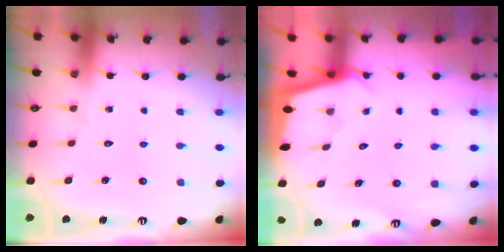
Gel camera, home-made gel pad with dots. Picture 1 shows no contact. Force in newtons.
{"total": 2.1, "press": 2.1, "slide": 0.1}